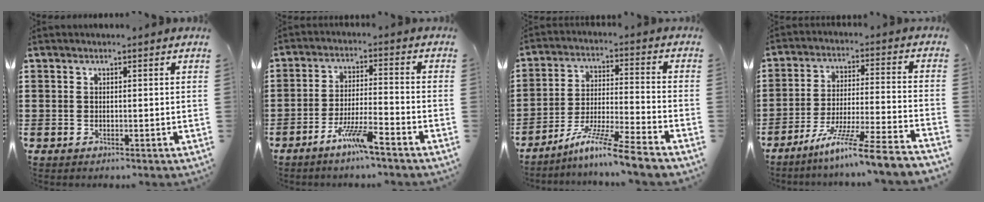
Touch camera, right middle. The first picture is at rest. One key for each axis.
{"total": 6.4, "fx": -4.5, "fy": 0.3, "fz": 4.5, "tx": -0.091, "ty": -0.008, "tz": -0.086}
{"total": 9.5, "fx": -7.9, "fy": -0.8, "fz": 5.2, "tx": -0.106, "ty": -0.011, "tz": -0.156}
{"total": 10.4, "fx": -8.7, "fy": -1.0, "fz": 5.7, "tx": -0.104, "ty": -0.003, "tz": -0.171}